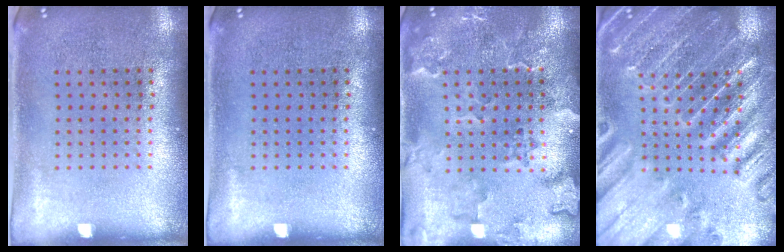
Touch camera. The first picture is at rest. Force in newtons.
{"total": 0.0}
{"total": 2.3, "press": 2.2, "slide": 0.8}
{"total": 3.6, "press": 3.5, "slide": 1.0}